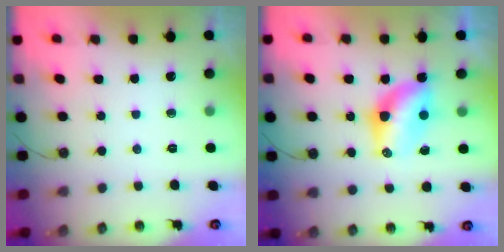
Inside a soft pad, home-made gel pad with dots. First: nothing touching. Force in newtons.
{"total": 9.5, "press": 8.5, "slide": 4.2}